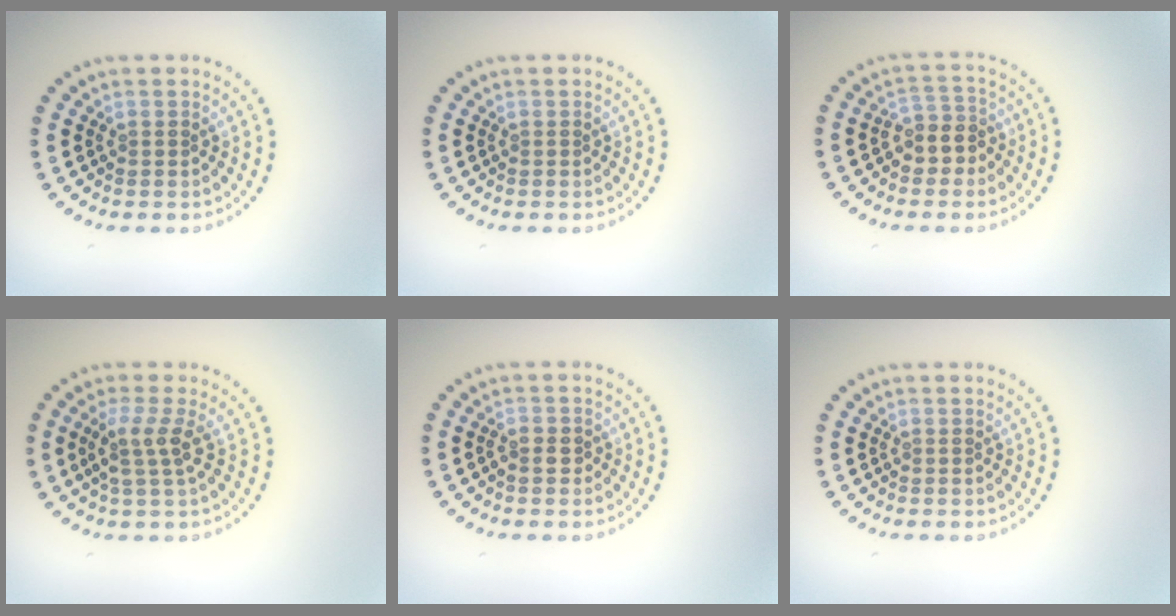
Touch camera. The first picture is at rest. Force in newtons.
{"total": 0.0}
{"total": 2.7, "press": 2.4, "slide": 1.2}
{"total": 2.5, "press": 1.9, "slide": 1.6}
{"total": 1.1, "press": 1.1, "slide": 0.3}
{"total": 0.0}